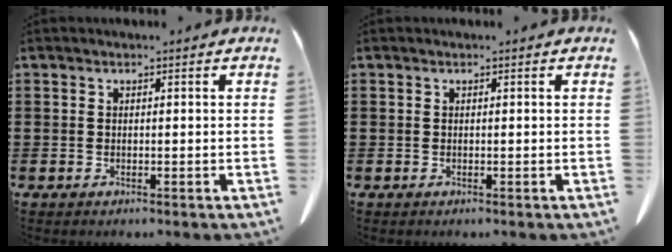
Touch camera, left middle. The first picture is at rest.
{"total": 0.0}